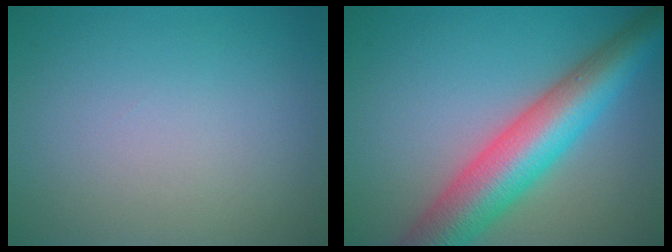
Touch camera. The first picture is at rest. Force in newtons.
{"total": 9.2, "press": 9.2, "slide": 0.3}